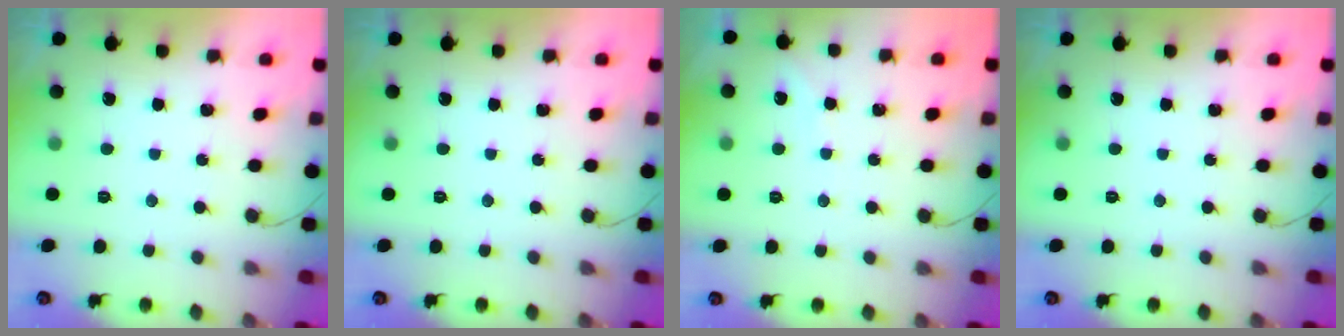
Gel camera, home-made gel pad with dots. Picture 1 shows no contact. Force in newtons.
{"total": 0.0}
{"total": 2.4, "press": 2.4, "slide": 0.4}
{"total": 0.0}